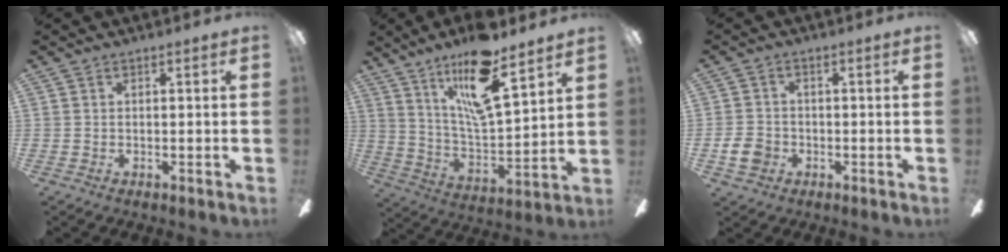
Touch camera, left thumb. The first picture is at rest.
{"total": 18.3, "force": [12.0, 5.3, 12.9], "torque": [-0.244, -0.059, 0.198]}
{"total": 5.0, "force": [-1.7, 4.1, 2.3], "torque": [-0.057, 0.007, -0.032]}